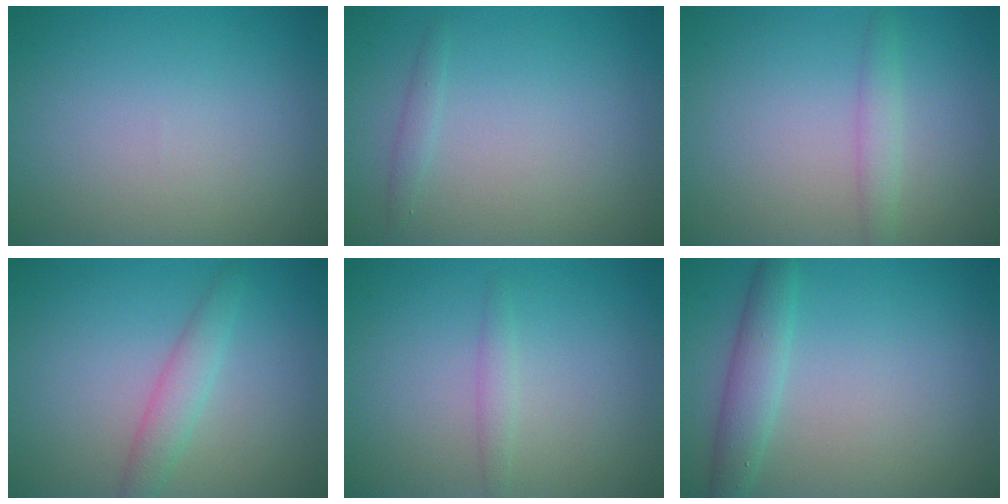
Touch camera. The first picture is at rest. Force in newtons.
{"total": 0.8, "press": 0.8, "slide": 0.0}
{"total": 1.6, "press": 1.6, "slide": 0.1}
{"total": 2.3, "press": 2.3, "slide": 0.1}
{"total": 1.1, "press": 1.1, "slide": 0.0}
{"total": 2.8, "press": 2.8, "slide": 0.1}